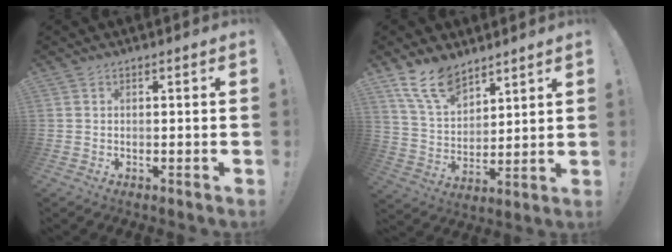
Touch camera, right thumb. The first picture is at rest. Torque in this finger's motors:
{"motor_torque": [0.80, 0.80, 0.58, 0.58, 0.00]}